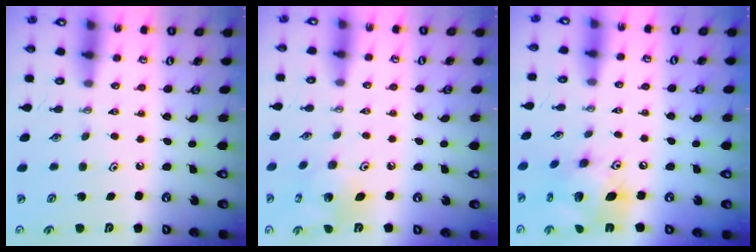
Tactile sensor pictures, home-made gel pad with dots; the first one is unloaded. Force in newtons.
{"total": 9.3, "press": 9.3, "slide": 0.2}
{"total": 15.3, "press": 15.2, "slide": 1.4}